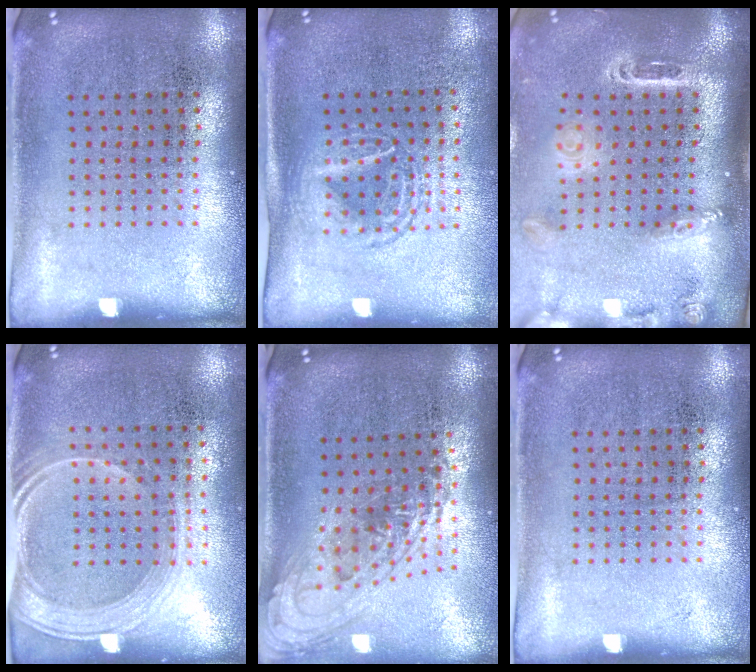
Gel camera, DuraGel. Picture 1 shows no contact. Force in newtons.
{"total": 1.6, "press": 1.3, "slide": 0.8}
{"total": 2.6, "press": 1.8, "slide": 1.8}
{"total": 1.8, "press": 1.6, "slide": 1.0}
{"total": 1.5, "press": 1.3, "slide": 0.7}
{"total": 0.0}